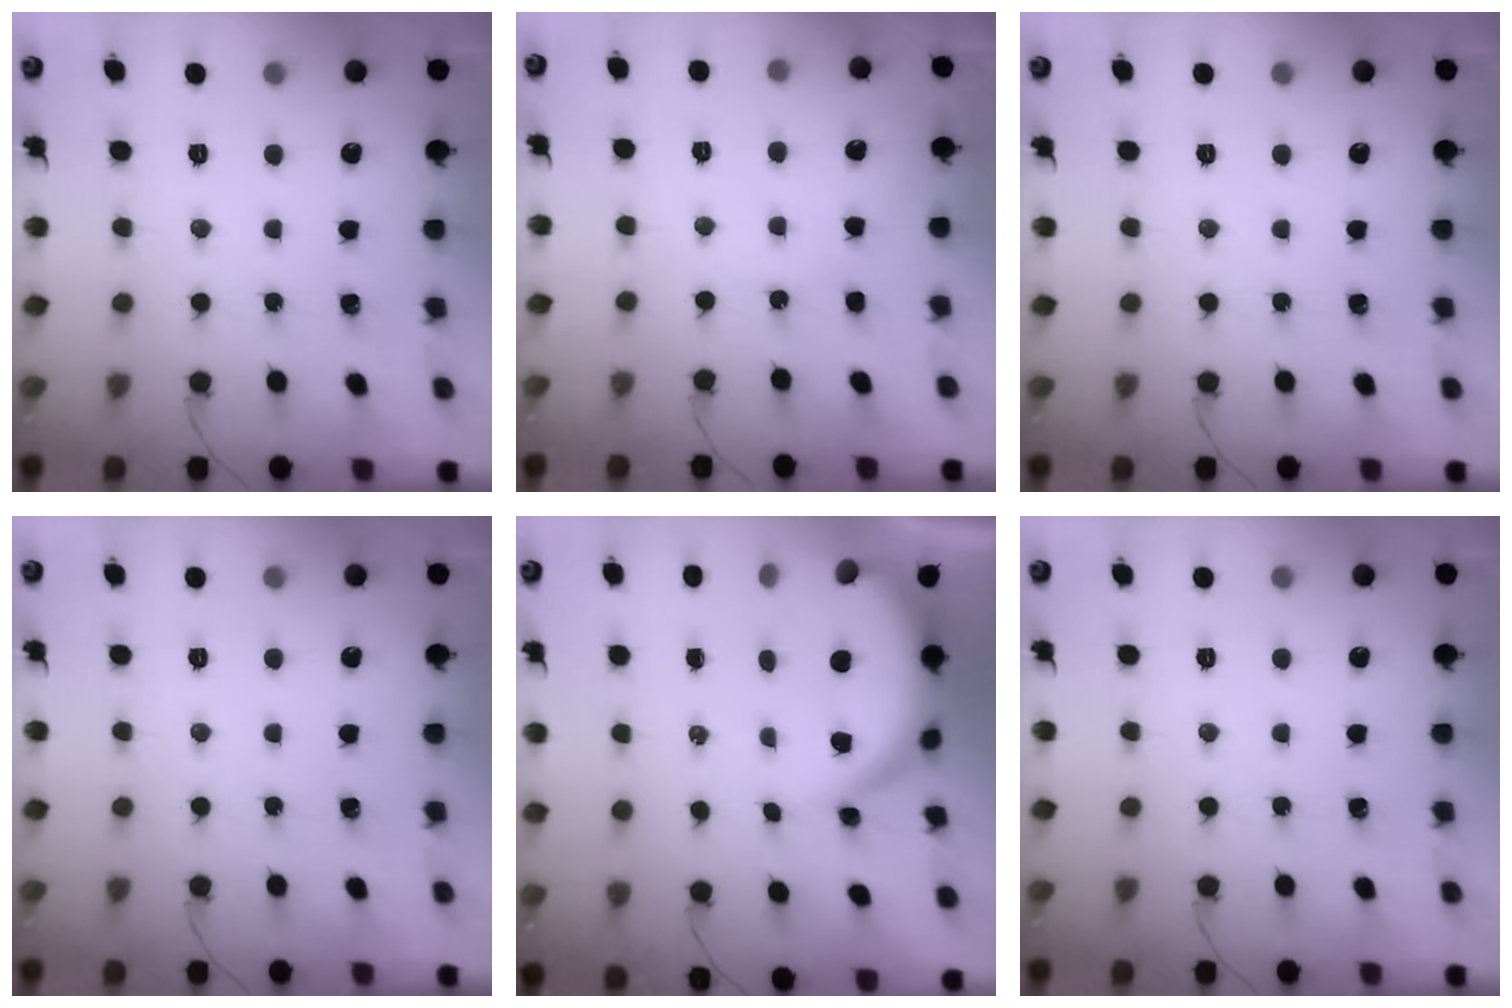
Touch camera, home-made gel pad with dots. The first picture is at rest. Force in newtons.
{"total": 4.8, "press": 4.8, "slide": 0.4}
{"total": 0.0}
{"total": 0.0}
{"total": 6.4, "press": 6.3, "slide": 0.8}
{"total": 0.0}